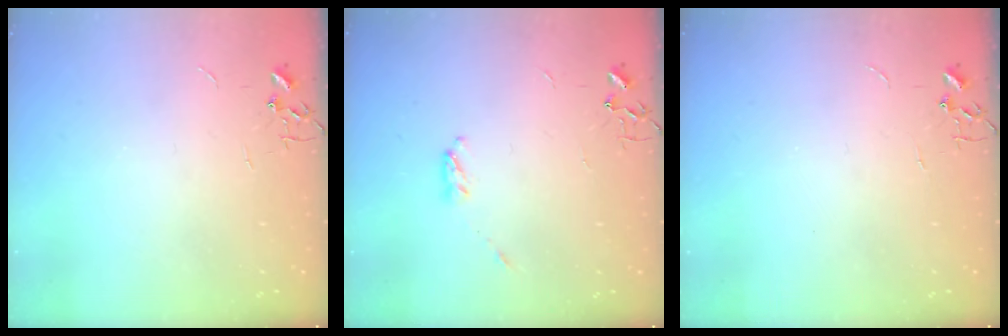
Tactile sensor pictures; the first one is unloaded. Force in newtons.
{"total": 3.6, "press": 3.5, "slide": 0.5}
{"total": 0.0}